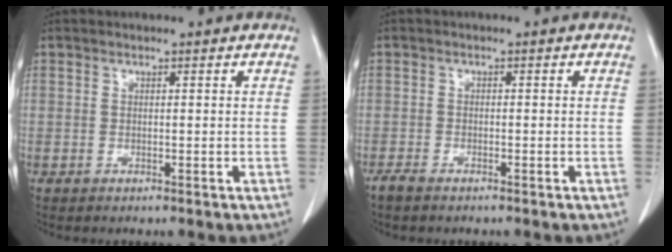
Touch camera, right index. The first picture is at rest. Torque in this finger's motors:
{"motor_torque": [0.29, -0.28, 0.04, 0.02]}